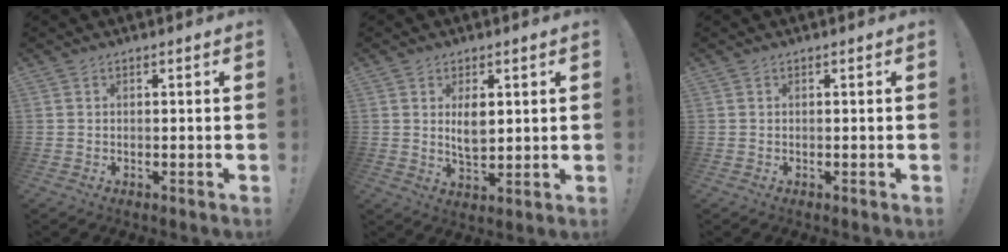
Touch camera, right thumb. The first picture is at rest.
{"total": 5.6, "force": [1.8, 2.9, 4.4], "torque": [-0.068, -0.012, 0.027]}
{"total": 0.0}